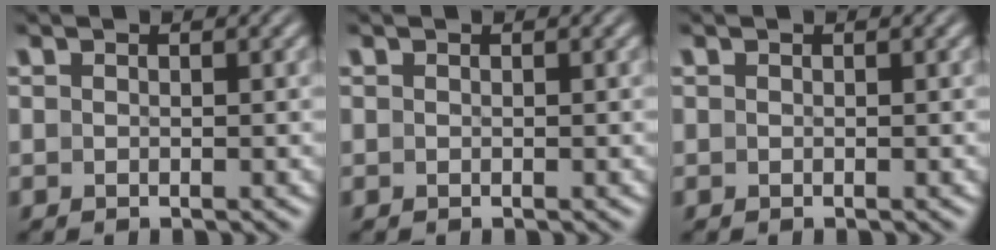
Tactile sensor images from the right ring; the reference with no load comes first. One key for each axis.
{"total": 0.0}
{"total": 0.0}